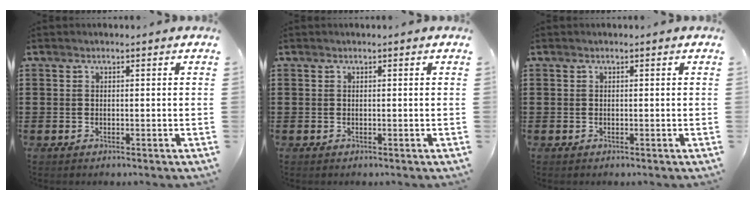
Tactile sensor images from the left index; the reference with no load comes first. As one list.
[{"total": 0.0}, {"total": 0.0}]